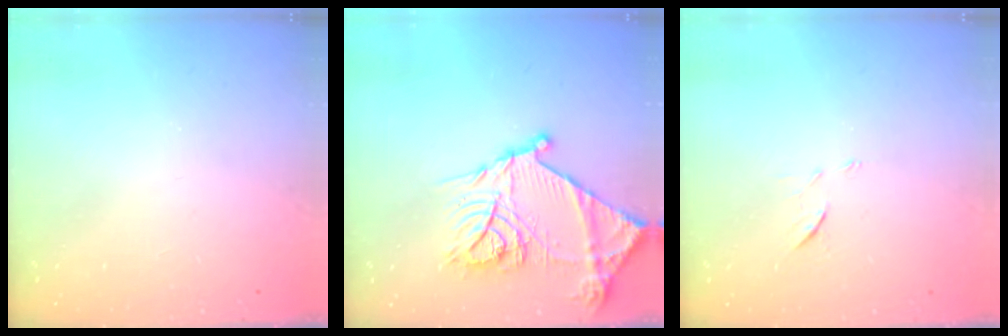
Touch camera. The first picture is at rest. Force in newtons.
{"total": 22.3, "press": 22.2, "slide": 2.0}
{"total": 5.8, "press": 5.7, "slide": 1.3}